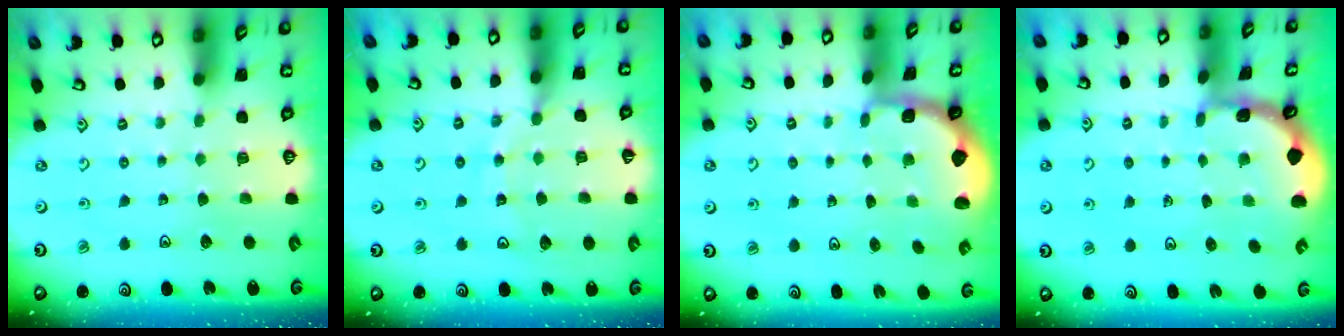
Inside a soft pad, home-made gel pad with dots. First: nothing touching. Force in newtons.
{"total": 11.0, "press": 11.0, "slide": 1.4}
{"total": 1.2, "press": 1.2, "slide": 0.2}
{"total": 1.5, "press": 1.5, "slide": 0.1}